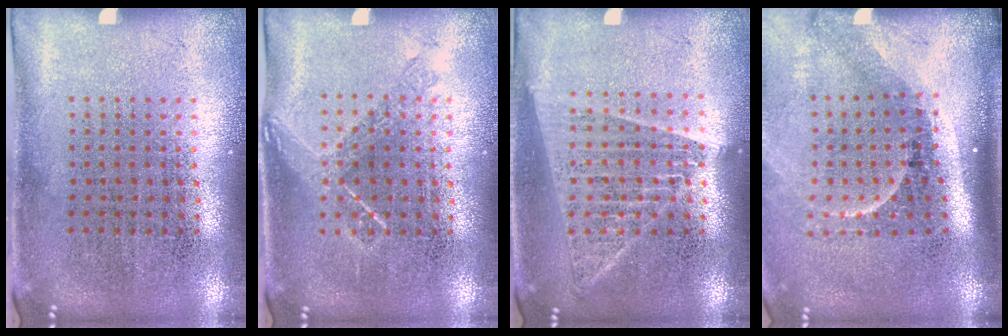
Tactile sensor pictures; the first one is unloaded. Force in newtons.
{"total": 1.0, "press": 0.9, "slide": 0.5}
{"total": 1.4, "press": 1.3, "slide": 0.5}
{"total": 2.2, "press": 1.5, "slide": 1.7}